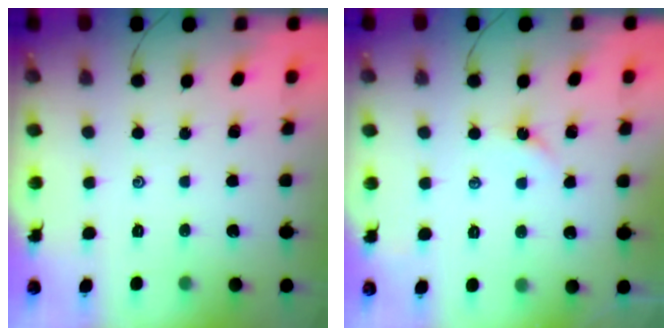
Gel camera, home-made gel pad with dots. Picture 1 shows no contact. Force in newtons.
{"total": 2.7, "press": 2.6, "slide": 0.5}